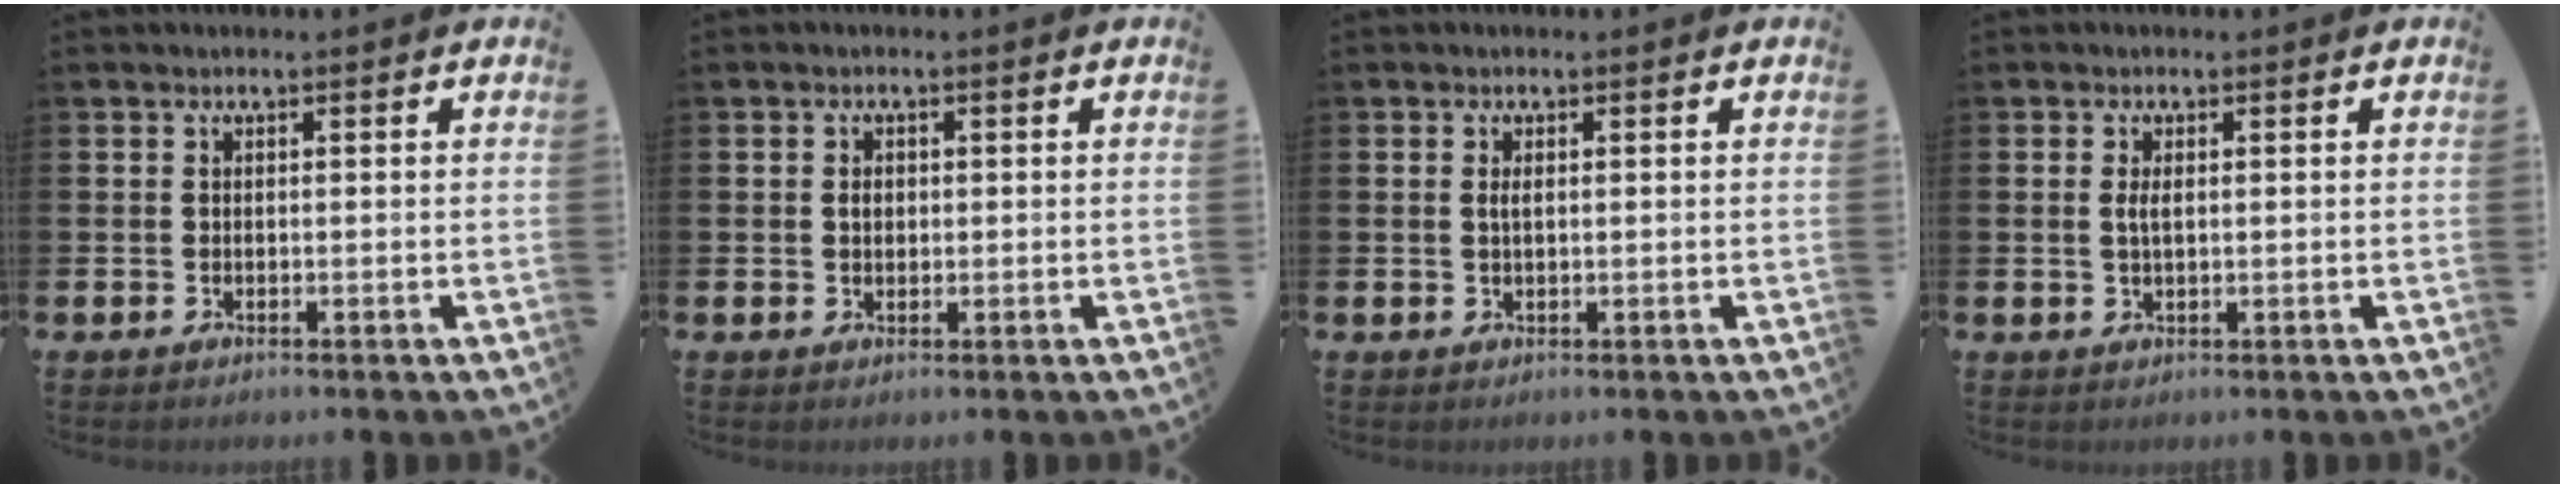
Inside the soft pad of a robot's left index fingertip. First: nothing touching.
{"total": 1.4, "force": [0.2, 1.1, 0.8], "torque": [0.003, 0.001, -0.001]}
{"total": 1.0, "force": [0.3, 0.3, 0.9], "torque": [-0.014, 0.002, 0.004]}
{"total": 1.8, "force": [0.4, 0.7, 1.6], "torque": [-0.028, 0.003, 0.004]}